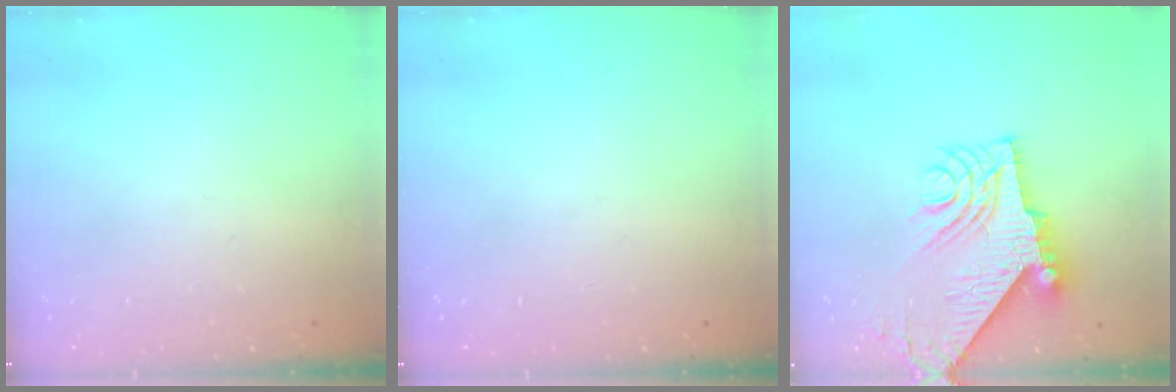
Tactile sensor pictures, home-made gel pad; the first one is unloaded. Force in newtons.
{"total": 0.0}
{"total": 11.9, "press": 11.9, "slide": 1.2}